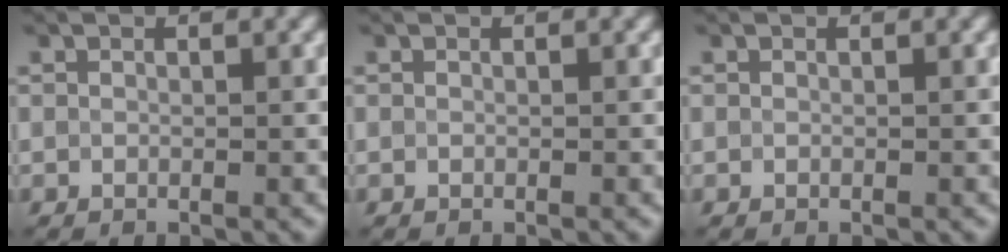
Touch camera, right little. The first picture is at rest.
{"total": 0.0}
{"total": 0.0}